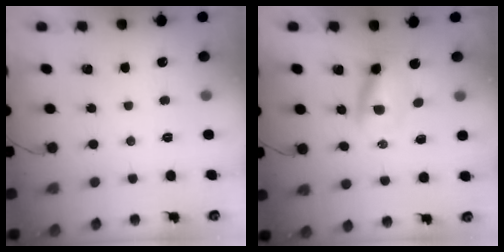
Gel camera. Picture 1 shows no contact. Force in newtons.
{"total": 3.5, "press": 3.4, "slide": 0.9}